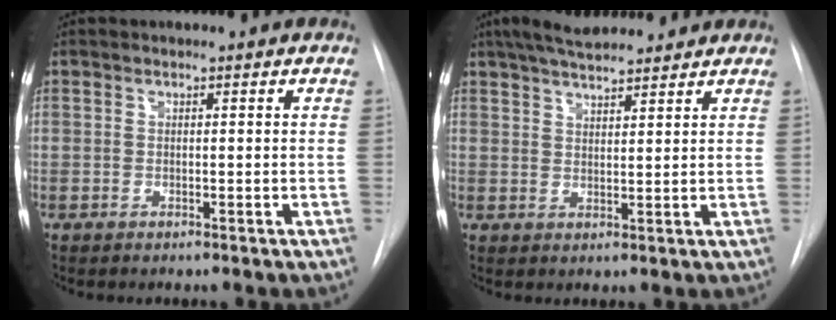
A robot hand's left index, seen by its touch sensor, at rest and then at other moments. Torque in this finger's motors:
{"motor_torque": [1.04, -1.10, 0.39, 0.09]}